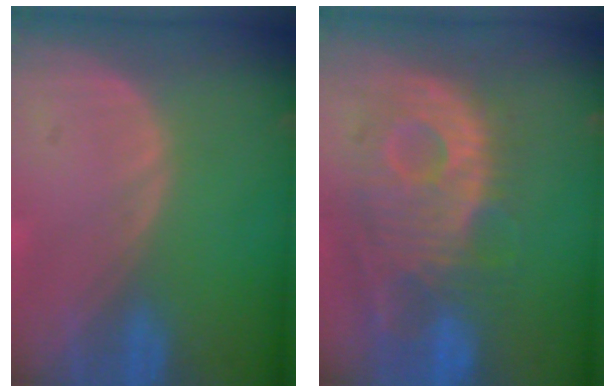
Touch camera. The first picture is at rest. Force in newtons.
{"total": 11.8, "press": 10.6, "slide": 5.1}